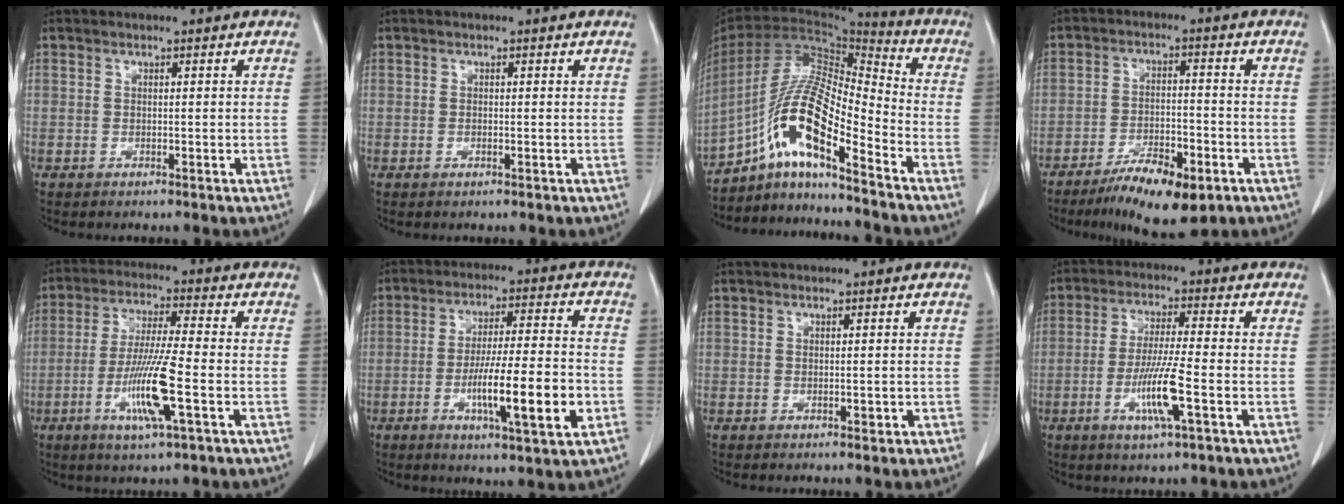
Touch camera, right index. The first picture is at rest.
{"total": 0.0}
{"total": 13.6, "force": [-8.0, 2.2, 10.7], "torque": [-0.206, 0.016, -0.146]}
{"total": 10.1, "force": [-6.3, 2.9, 7.3], "torque": [-0.121, -0.011, -0.098]}
{"total": 11.0, "force": [-3.4, 0.1, 10.5], "torque": [-0.208, -0.016, -0.068]}
{"total": 12.9, "force": [-3.8, 1.0, 12.3], "torque": [-0.207, -0.008, -0.063]}
{"total": 0.8, "force": [-0.1, 0.3, 0.7], "torque": [-0.015, -0.002, 0.001]}
{"total": 8.6, "force": [-2.9, 0.0, 8.1], "torque": [-0.157, -0.012, -0.056]}